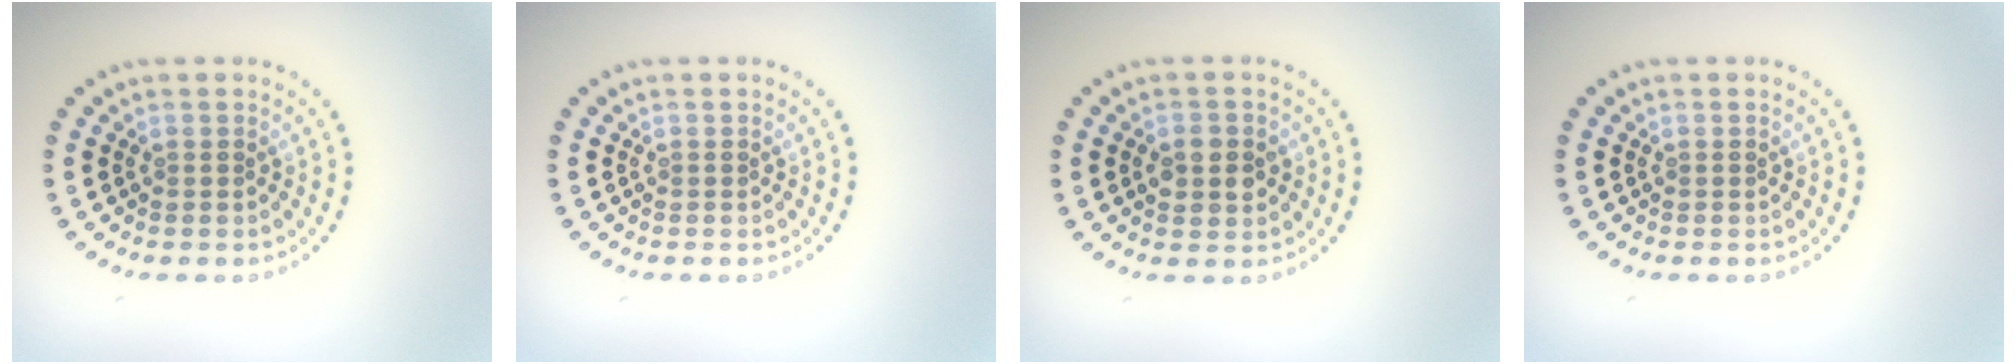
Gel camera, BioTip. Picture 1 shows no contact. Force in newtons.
{"total": 0.0}
{"total": 2.5, "press": 2.4, "slide": 0.5}
{"total": 0.0}